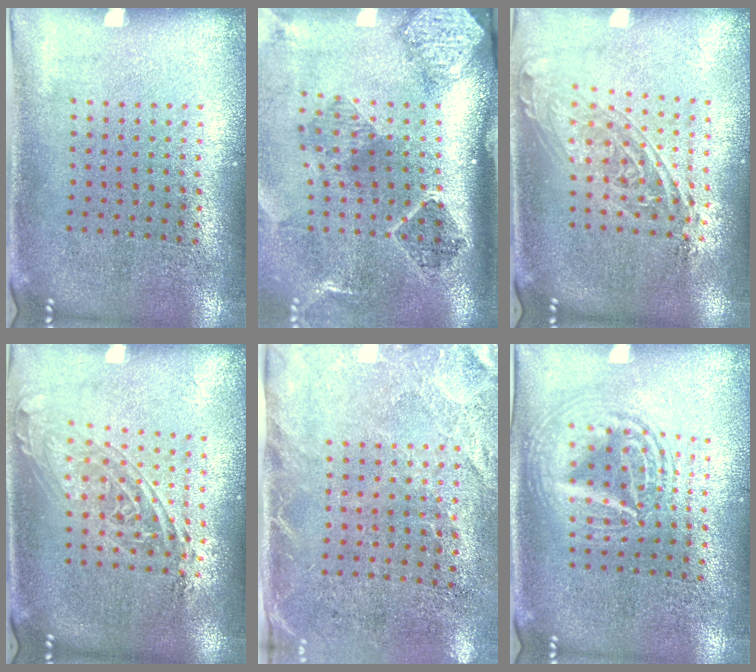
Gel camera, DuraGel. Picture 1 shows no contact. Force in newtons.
{"total": 2.9, "press": 1.9, "slide": 2.1}
{"total": 1.6, "press": 1.3, "slide": 0.9}
{"total": 1.7, "press": 1.4, "slide": 0.9}
{"total": 2.7, "press": 2.2, "slide": 1.6}
{"total": 2.6, "press": 2.6, "slide": 0.3}